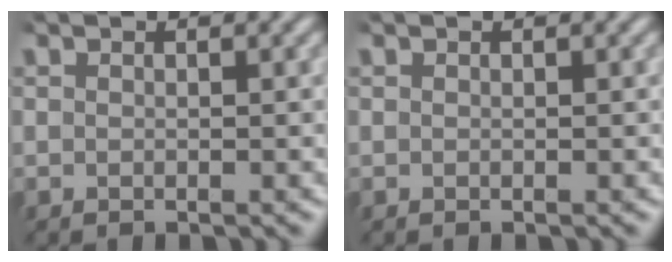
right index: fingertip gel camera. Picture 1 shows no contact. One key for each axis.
{"total": 0.0}